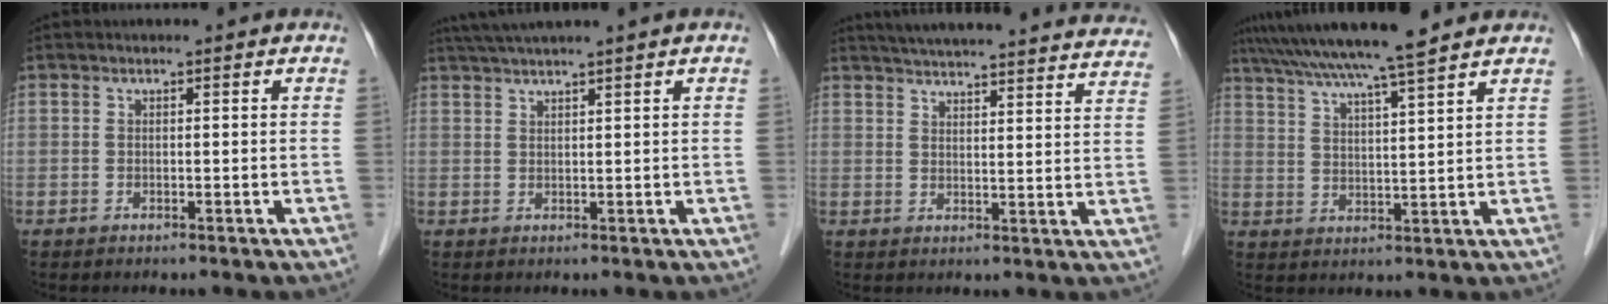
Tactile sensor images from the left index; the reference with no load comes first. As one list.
[{"total": 5.3, "force": [4.2, -1.1, 3.0], "torque": [-0.054, 0.030, 0.079]}, {"total": 29.9, "force": [28.1, 3.1, 9.9], "torque": [-0.159, -0.047, 0.337]}, {"total": 13.2, "force": [11.5, -0.8, 6.5], "torque": [-0.116, 0.024, 0.175]}]